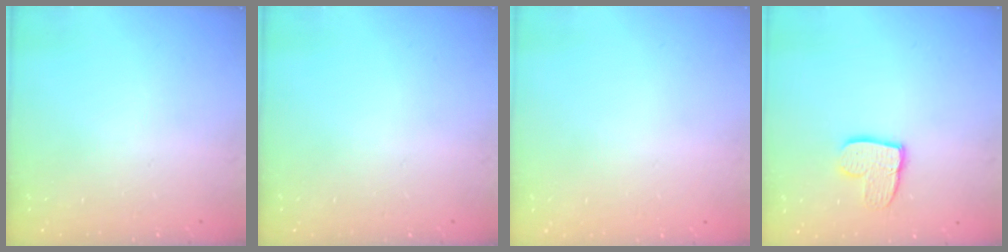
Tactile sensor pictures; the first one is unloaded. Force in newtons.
{"total": 0.0}
{"total": 0.0}
{"total": 8.9, "press": 8.9, "slide": 0.4}